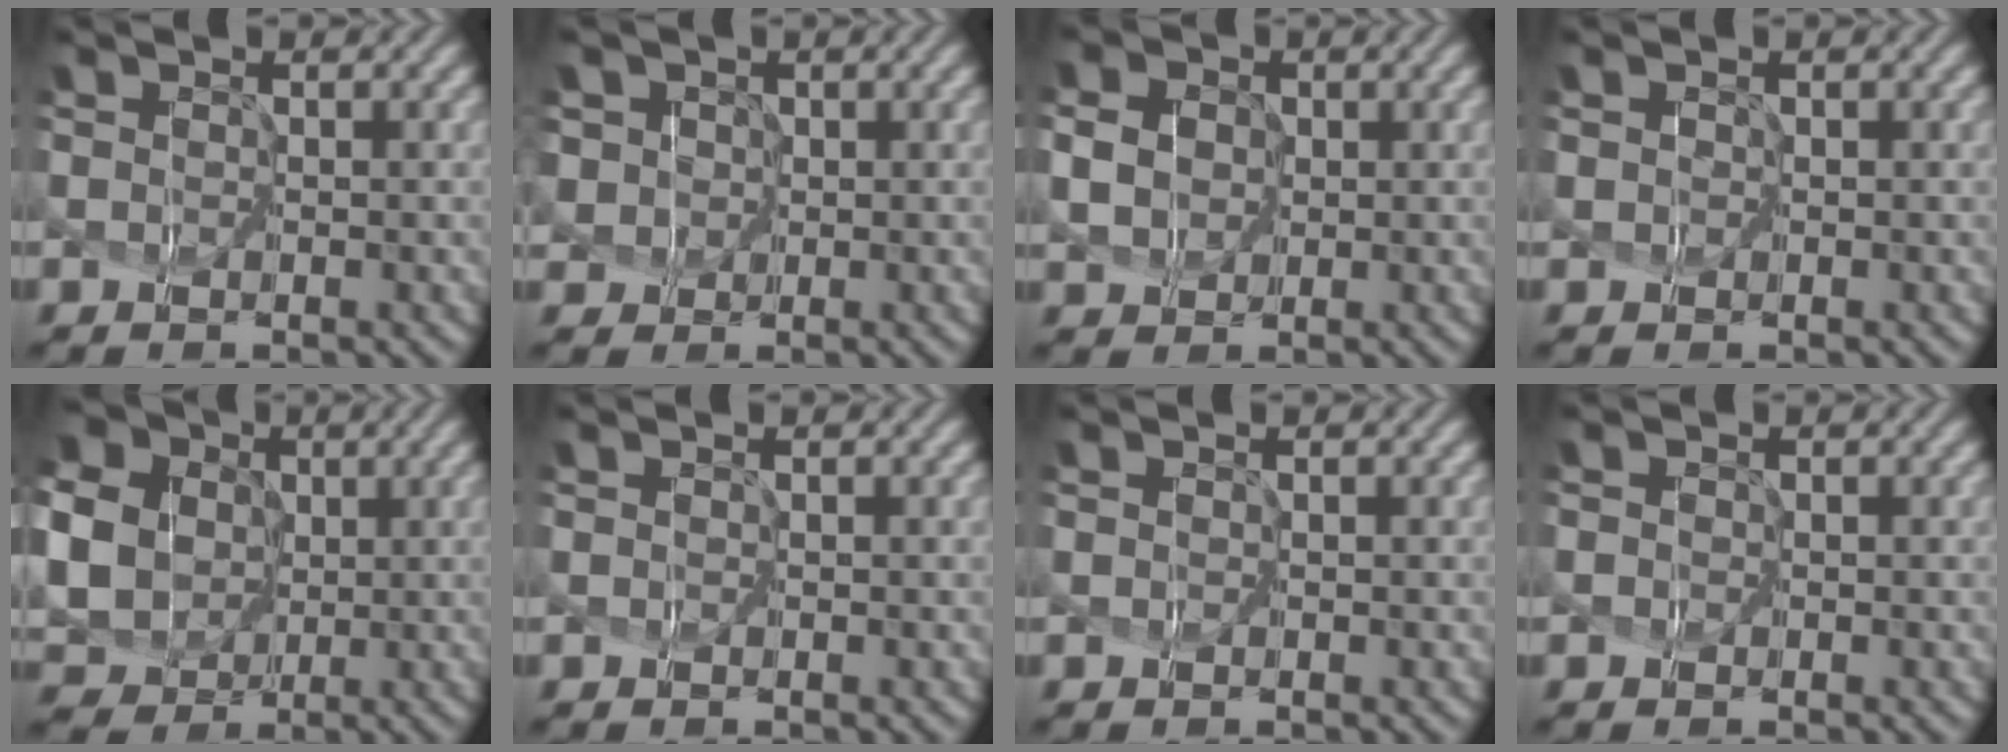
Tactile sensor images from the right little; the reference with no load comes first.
{"total": 6.3, "force": [2.6, 5.2, 2.3], "torque": [-0.063, 0.025, 0.031]}
{"total": 2.9, "force": [0.2, 2.5, 1.4], "torque": [-0.048, 0.002, 0.010]}
{"total": 1.2, "force": [0.4, 1.0, 0.5], "torque": [0.003, 0.010, -0.007]}
{"total": 12.3, "force": [0.9, 11.3, 4.7], "torque": [-0.191, 0.005, 0.011]}
{"total": 0.0}
{"total": 0.0}
{"total": 0.8, "force": [0.1, 0.8, 0.3], "torque": [0.004, 0.006, -0.007]}